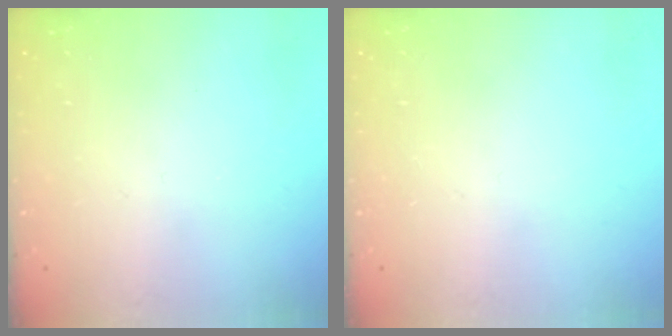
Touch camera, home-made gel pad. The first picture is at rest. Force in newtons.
{"total": 0.0}